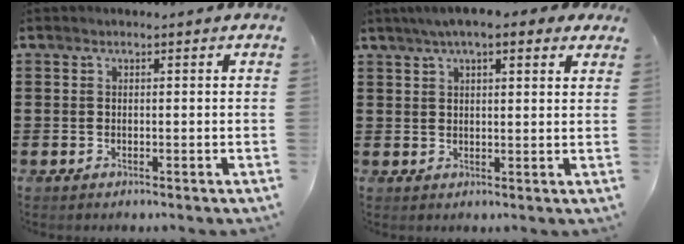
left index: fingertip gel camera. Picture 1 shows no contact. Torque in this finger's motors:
{"motor_torque": [2.14, 0.00, 0.50, 0.21]}